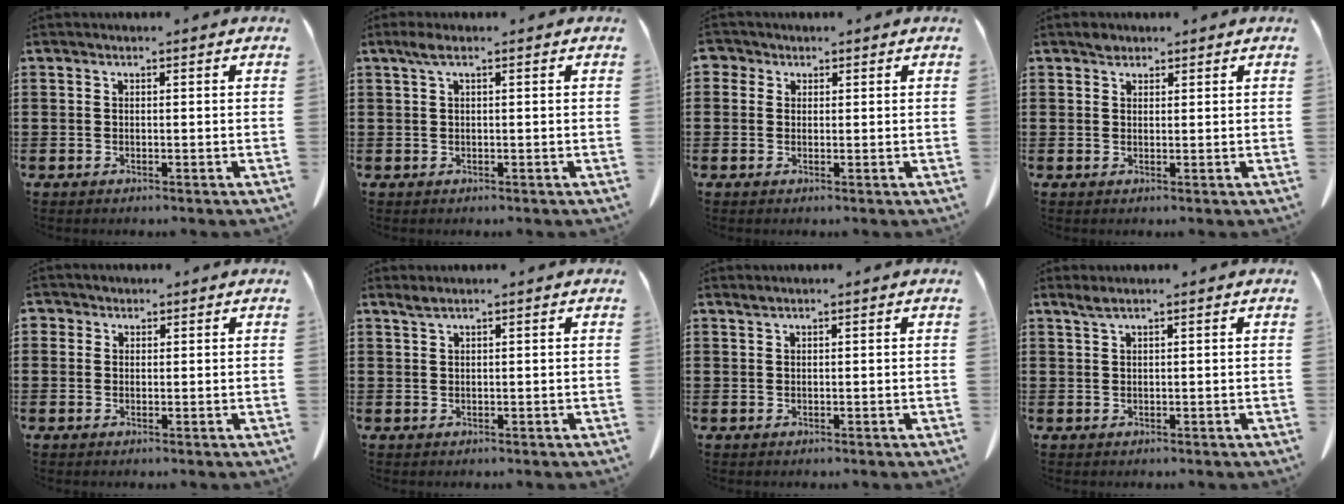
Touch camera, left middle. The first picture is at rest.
{"total": 1.8, "force": [0.5, 0.3, 1.7], "torque": [-0.034, 0.003, 0.008]}
{"total": 1.6, "force": [0.7, 1.3, 0.3], "torque": [-0.012, 0.006, 0.014]}
{"total": 1.4, "force": [1.1, 0.8, 0.2], "torque": [-0.008, 0.003, 0.022]}
{"total": 1.2, "force": [0.7, 1.0, 0.2], "torque": [-0.008, 0.006, 0.013]}
{"total": 1.1, "force": [0.9, 0.0, 0.7], "torque": [-0.016, -0.001, 0.017]}
{"total": 0.6, "force": [0.4, 0.0, 0.3], "torque": [-0.008, -0.001, 0.009]}
{"total": 1.3, "force": [0.9, 0.0, 1.0], "torque": [-0.021, 0.000, 0.017]}